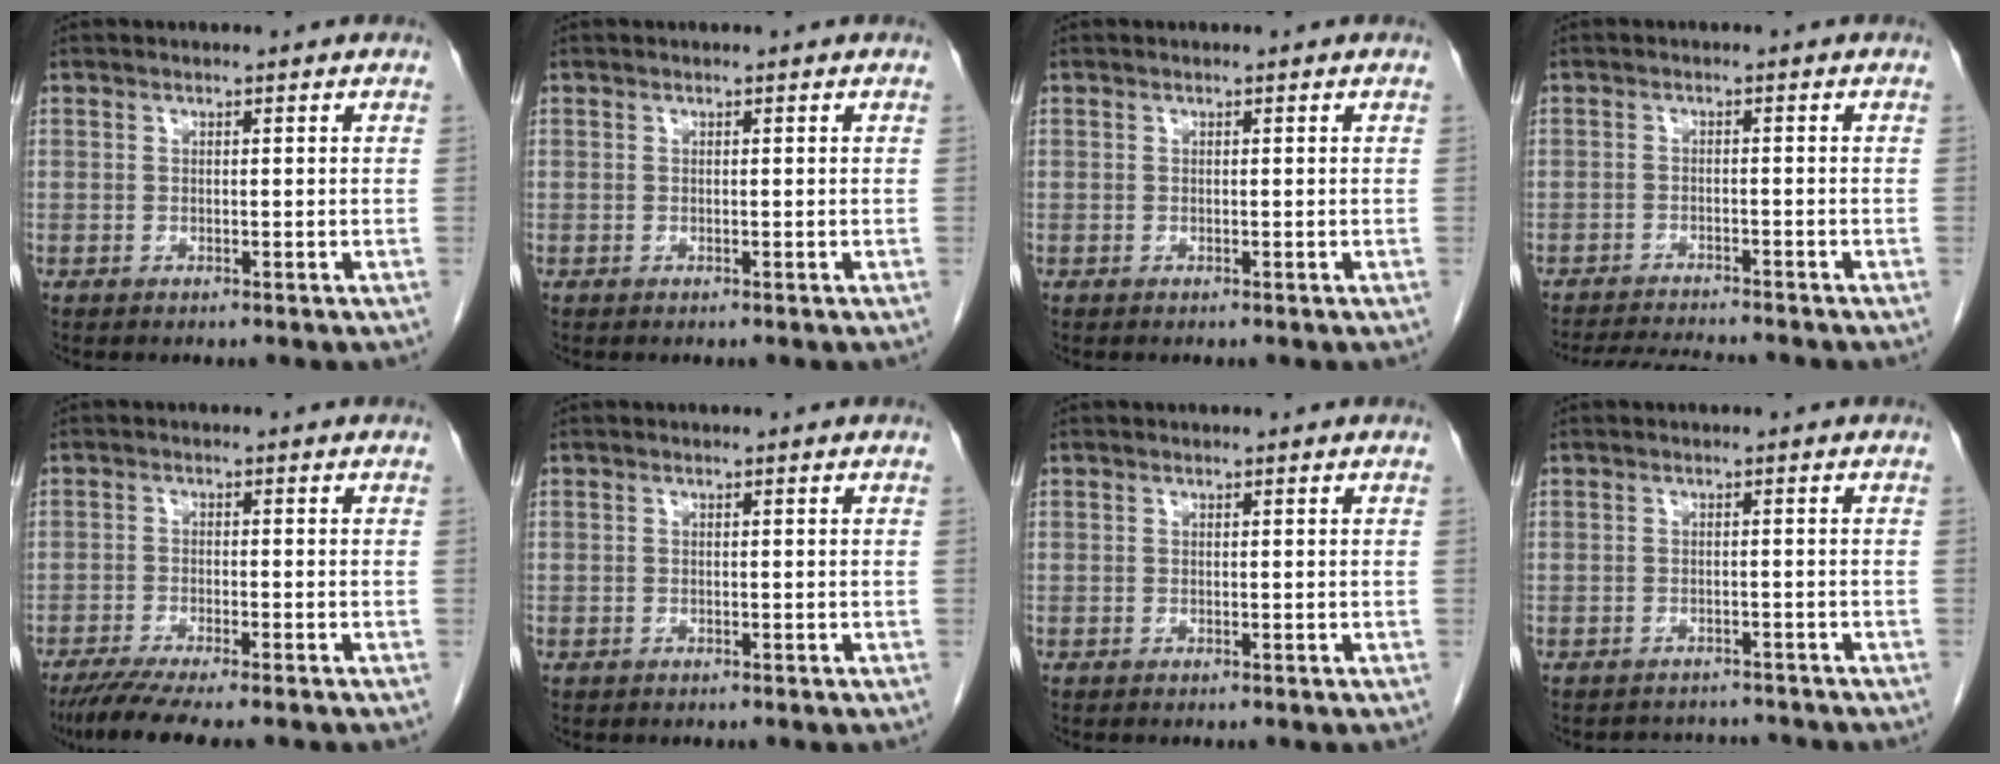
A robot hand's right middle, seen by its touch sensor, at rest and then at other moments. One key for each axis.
{"total": 0.0}
{"total": 0.0}
{"total": 7.8, "fx": -7.4, "fy": 0.2, "fz": 2.5, "tx": -0.039, "ty": -0.012, "tz": -0.117}
{"total": 8.2, "fx": -6.7, "fy": 0.4, "fz": 4.6, "tx": -0.072, "ty": -0.020, "tz": -0.107}
{"total": 0.0}
{"total": 0.0}
{"total": 4.2, "fx": -4.0, "fy": 1.0, "fz": -0.2, "tx": 0.003, "ty": 0.004, "tz": -0.055}